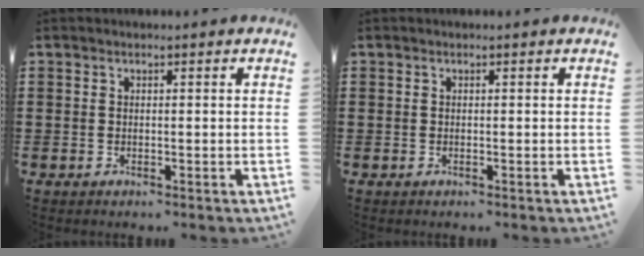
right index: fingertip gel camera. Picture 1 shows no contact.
{"total": 0.0}